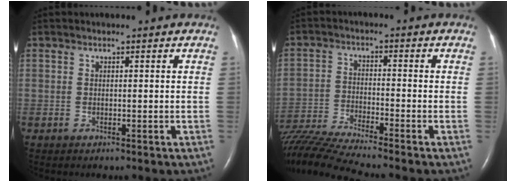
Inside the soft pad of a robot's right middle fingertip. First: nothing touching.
{"total": 10.5, "force": [-9.5, -1.9, 4.1], "torque": [-0.072, -0.025, -0.171]}